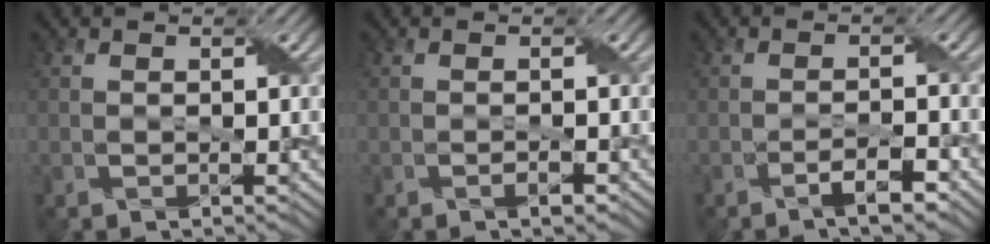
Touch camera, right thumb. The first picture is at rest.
{"total": 1.0, "force": [-0.6, 0.1, 0.7], "torque": [-0.013, 0.002, -0.009]}
{"total": 2.9, "force": [-2.1, 0.4, 2.0], "torque": [-0.038, 0.008, -0.040]}